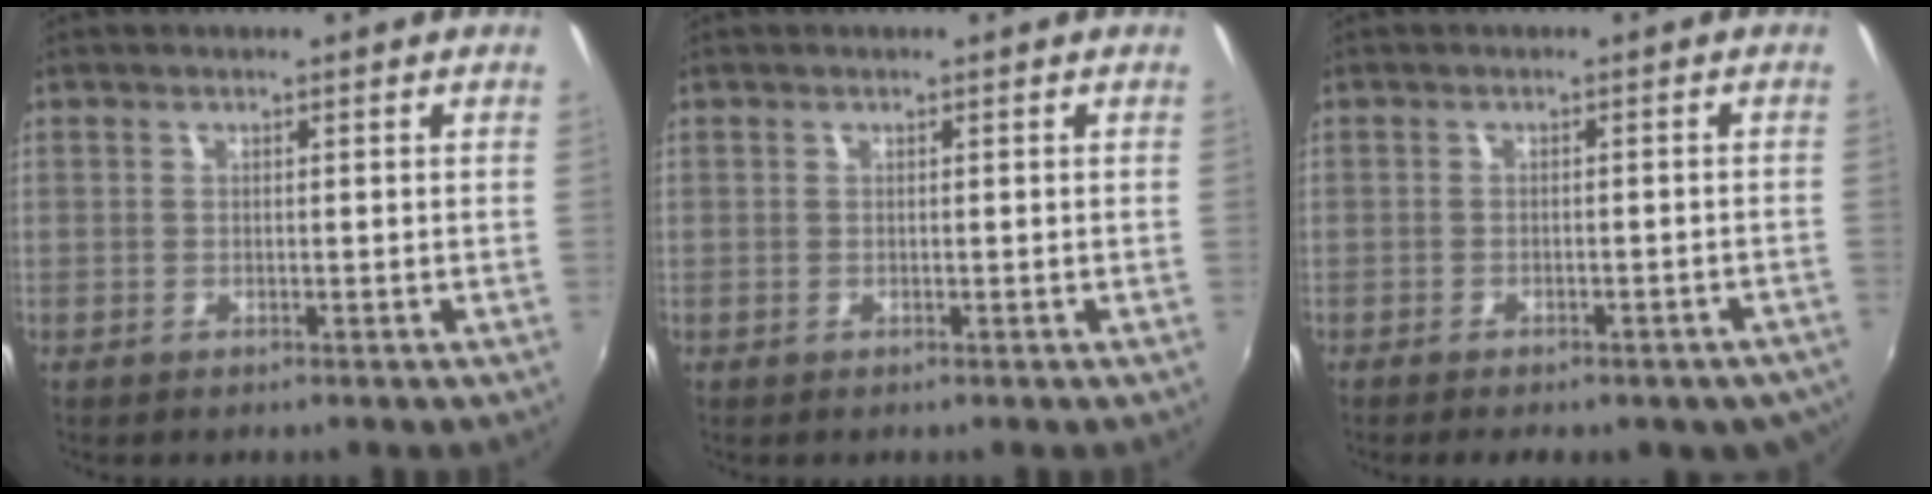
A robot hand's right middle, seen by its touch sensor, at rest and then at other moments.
{"total": 0.0}
{"total": 9.9, "force": [-7.7, 3.7, 5.0], "torque": [-0.094, -0.019, -0.086]}